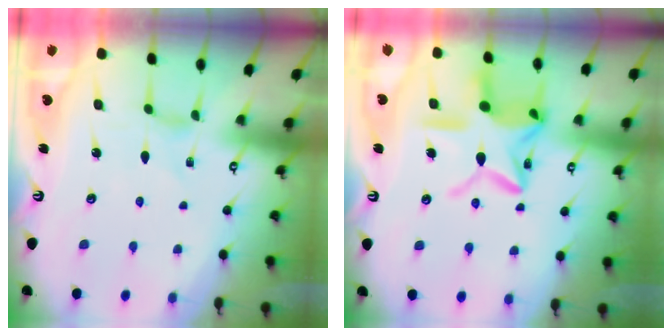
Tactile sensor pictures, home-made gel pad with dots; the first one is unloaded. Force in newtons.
{"total": 17.2, "press": 17.1, "slide": 1.3}